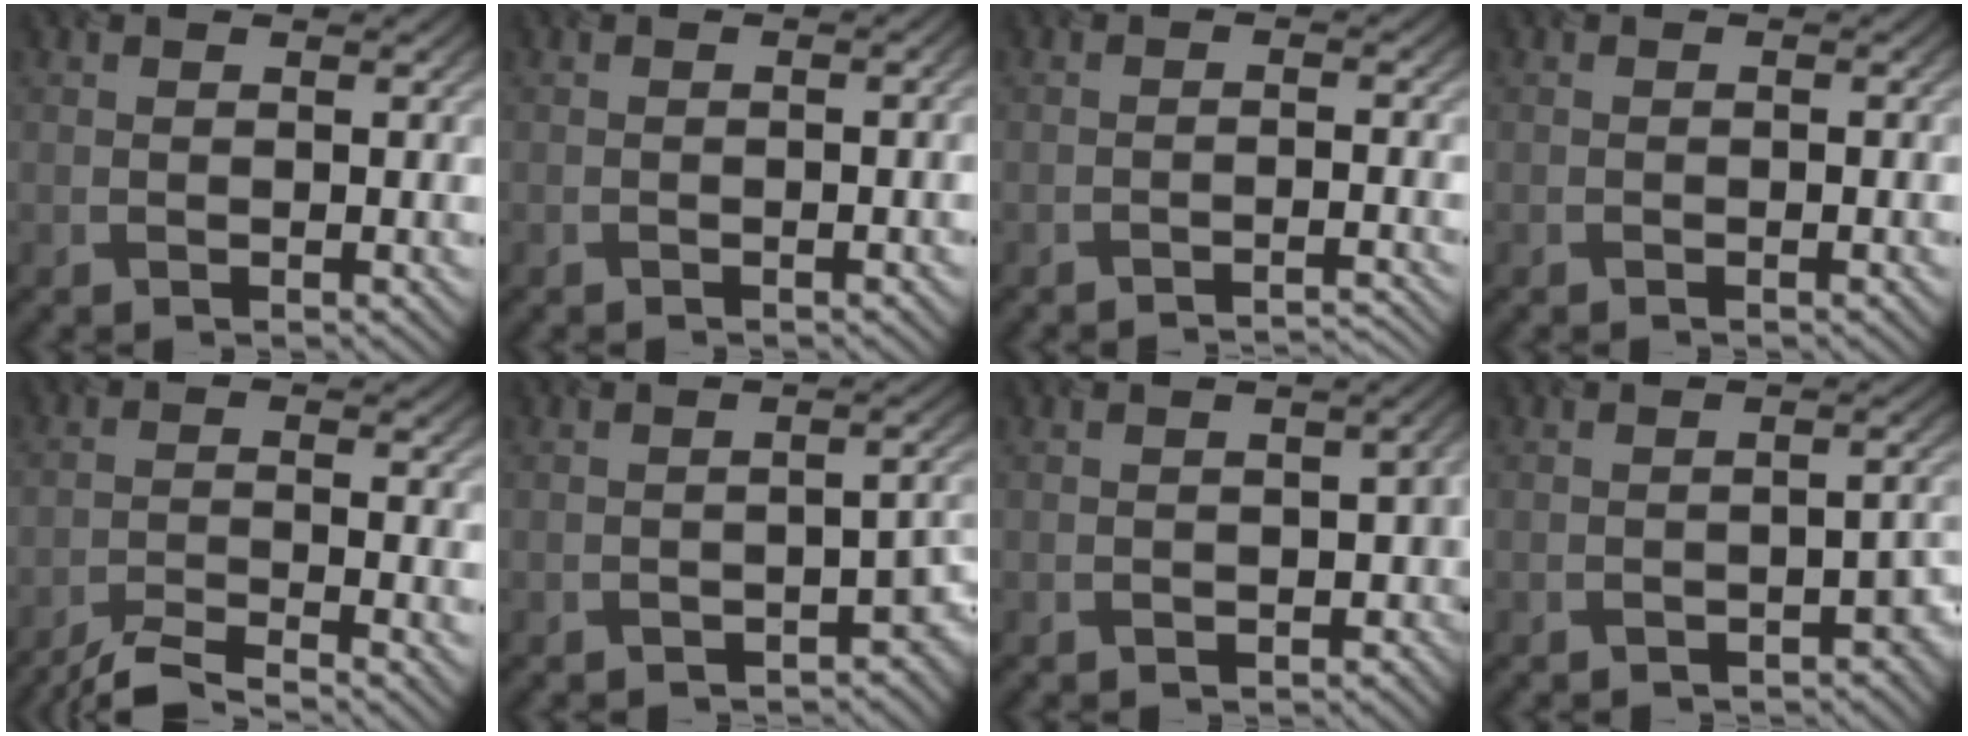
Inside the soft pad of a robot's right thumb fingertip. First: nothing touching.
{"total": 1.1, "force": [-0.6, 0.2, 0.9], "torque": [-0.012, 0.001, -0.010]}
{"total": 2.8, "force": [-2.5, 0.2, 1.3], "torque": [-0.013, 0.012, -0.043]}
{"total": 0.5, "force": [-0.4, 0.1, 0.3], "torque": [-0.003, 0.000, -0.007]}
{"total": 6.2, "force": [-5.2, 0.7, 3.2], "torque": [-0.058, 0.004, -0.102]}
{"total": 5.8, "force": [-3.7, 2.6, 3.6], "torque": [-0.036, -0.009, -0.051]}
{"total": 4.7, "force": [-1.8, 3.4, 2.7], "torque": [-0.028, -0.023, -0.021]}
{"total": 4.6, "force": [-3.3, 1.8, 2.8], "torque": [-0.026, -0.003, -0.045]}